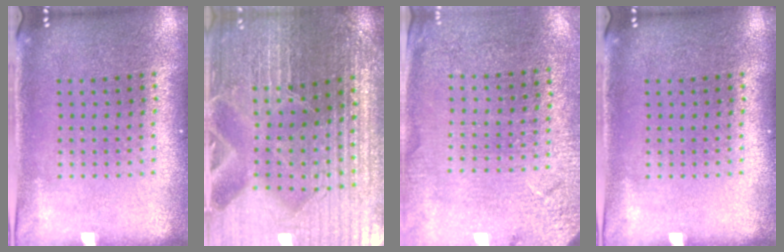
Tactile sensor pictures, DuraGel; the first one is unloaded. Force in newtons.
{"total": 4.4, "press": 4.3, "slide": 1.0}
{"total": 2.6, "press": 2.6, "slide": 0.4}
{"total": 0.0}